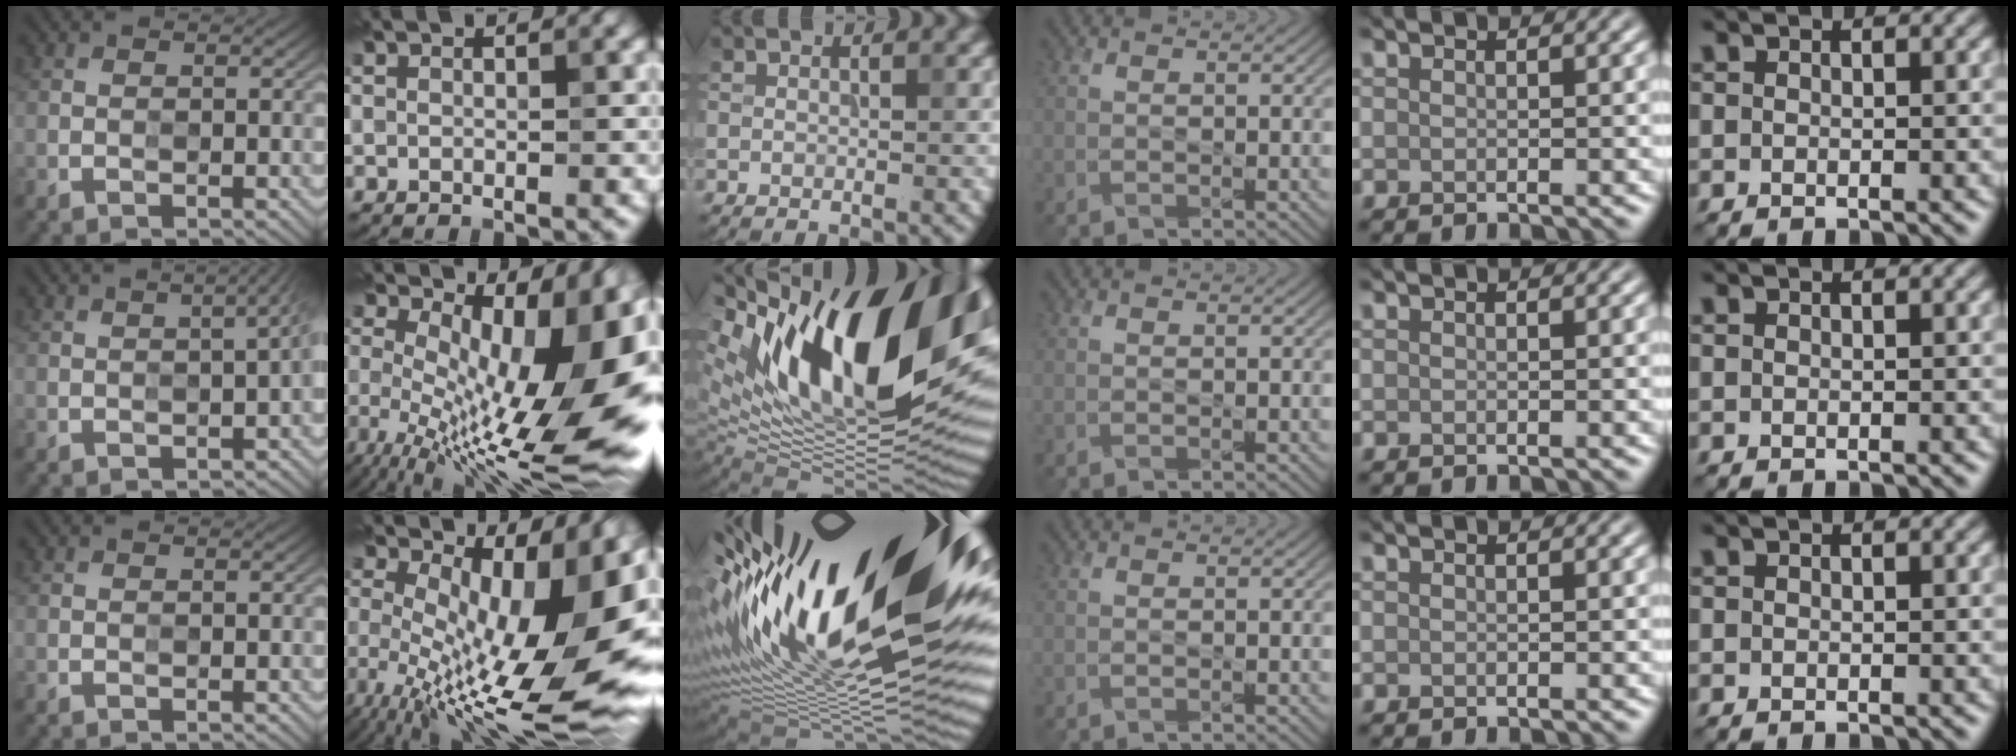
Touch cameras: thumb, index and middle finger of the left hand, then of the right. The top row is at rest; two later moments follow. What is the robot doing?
{"motion": "press", "object": "grip strengthener"}